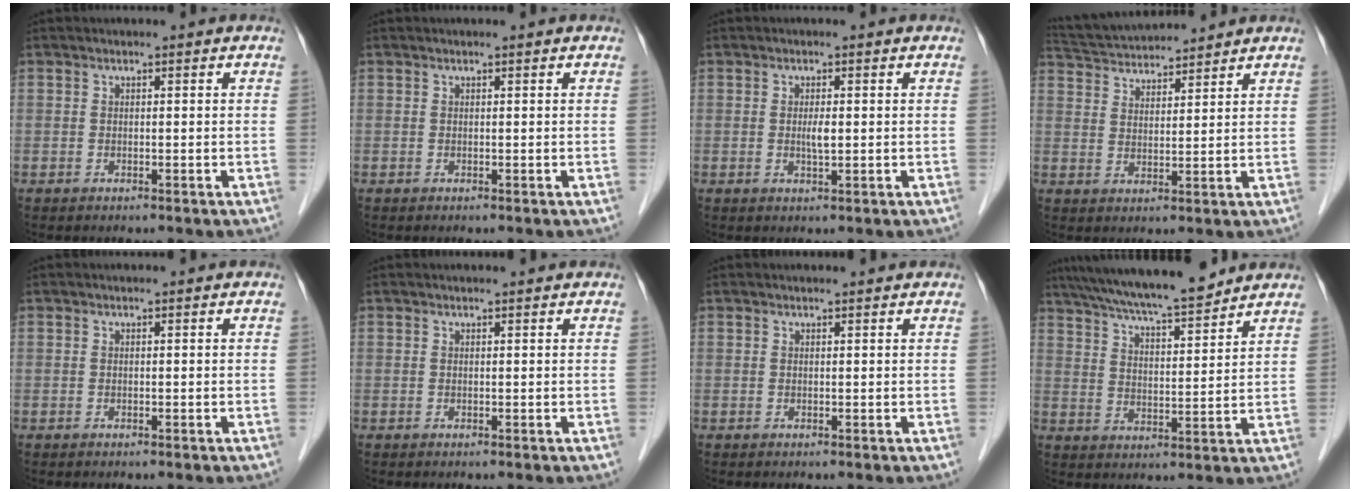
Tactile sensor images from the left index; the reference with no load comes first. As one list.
[{"total": 0.9, "force": [-0.9, -0.1, -0.1], "torque": [0.003, -0.005, -0.016]}, {"total": 1.9, "force": [-1.1, 0.2, 1.5], "torque": [-0.029, -0.007, -0.018]}, {"total": 9.0, "force": [8.6, 0.7, 2.3], "torque": [-0.053, 0.025, 0.147]}, {"total": 0.0}, {"total": 0.0}, {"total": 0.0}, {"total": 13.7, "force": [11.9, 0.9, 6.6], "torque": [-0.114, 0.010, 0.190]}]